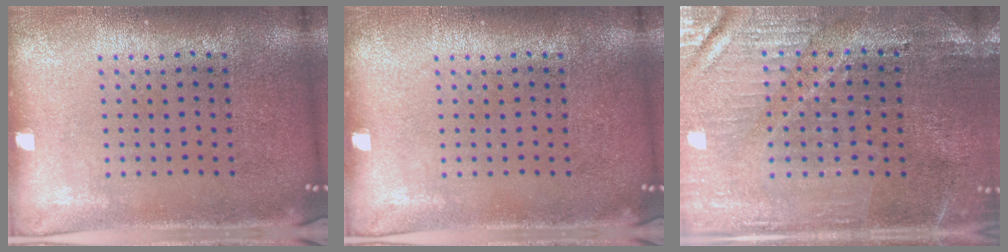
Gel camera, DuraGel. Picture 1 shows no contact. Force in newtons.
{"total": 0.0}
{"total": 1.7, "press": 1.7, "slide": 0.3}